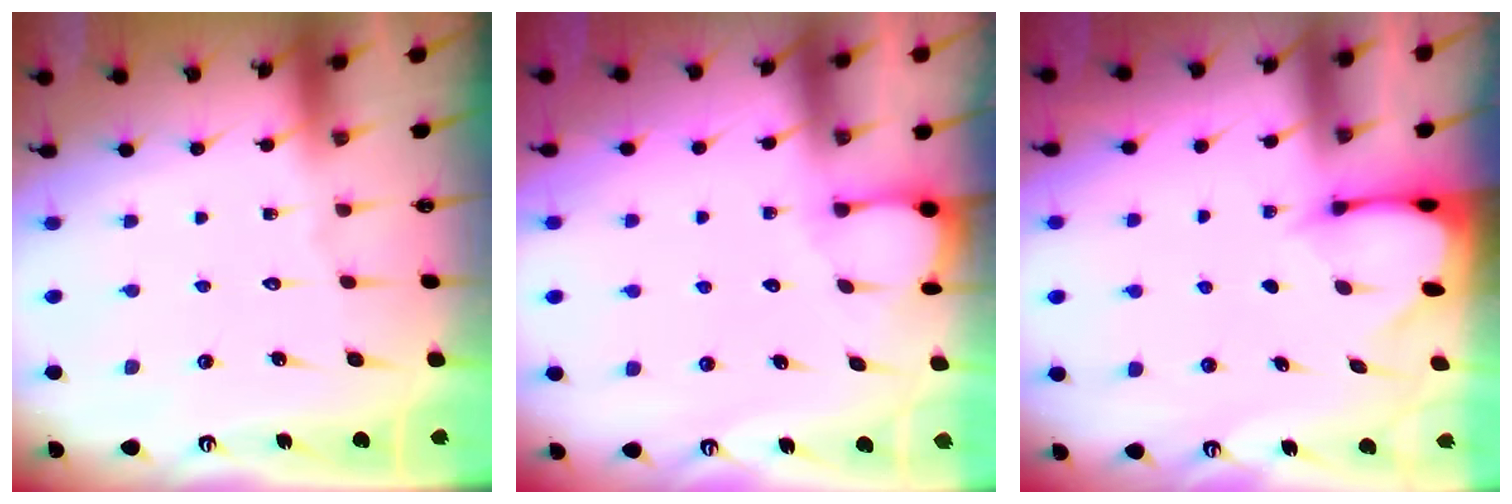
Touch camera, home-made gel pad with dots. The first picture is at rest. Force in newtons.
{"total": 2.0, "press": 2.0, "slide": 0.3}
{"total": 2.5, "press": 2.5, "slide": 0.3}